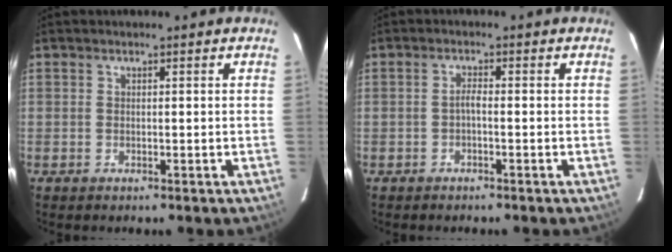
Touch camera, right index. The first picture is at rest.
{"total": 1.3, "force": [-0.7, 0.2, 1.1], "torque": [-0.021, 0.005, -0.015]}